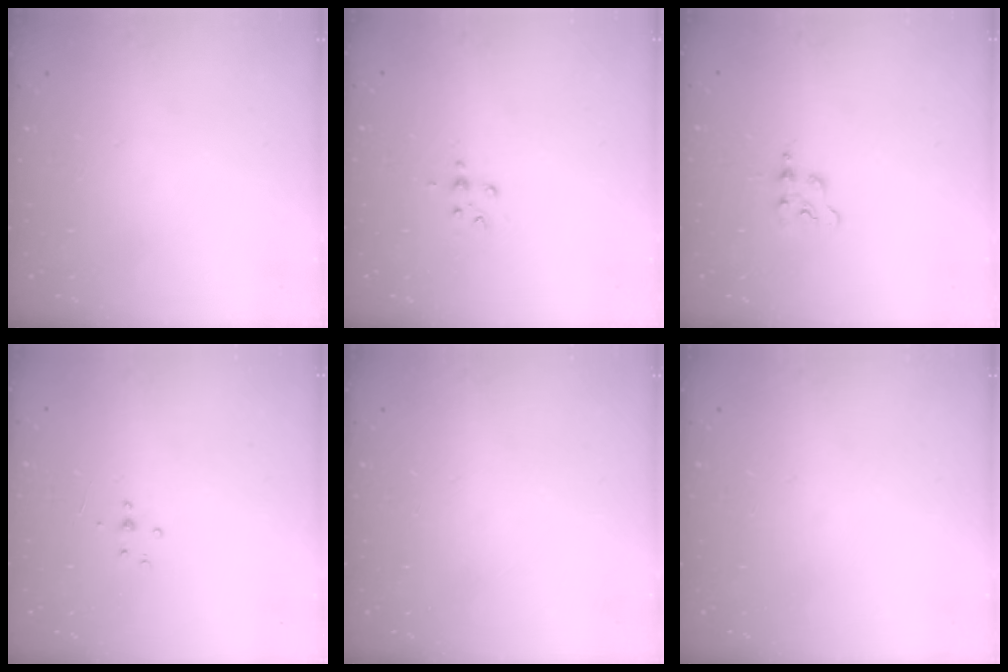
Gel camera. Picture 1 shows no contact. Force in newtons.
{"total": 2.5, "press": 2.4, "slide": 0.3}
{"total": 2.9, "press": 2.9, "slide": 0.4}
{"total": 3.7, "press": 3.6, "slide": 1.0}
{"total": 0.0}
{"total": 0.0}